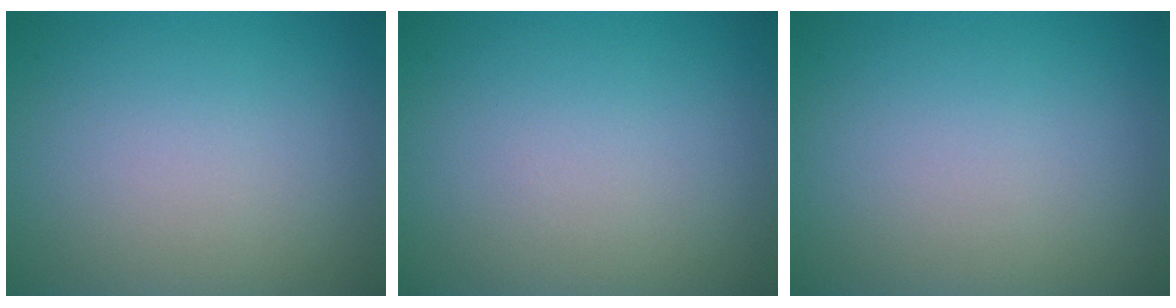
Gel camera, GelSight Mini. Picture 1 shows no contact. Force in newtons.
{"total": 0.0}
{"total": 0.0}